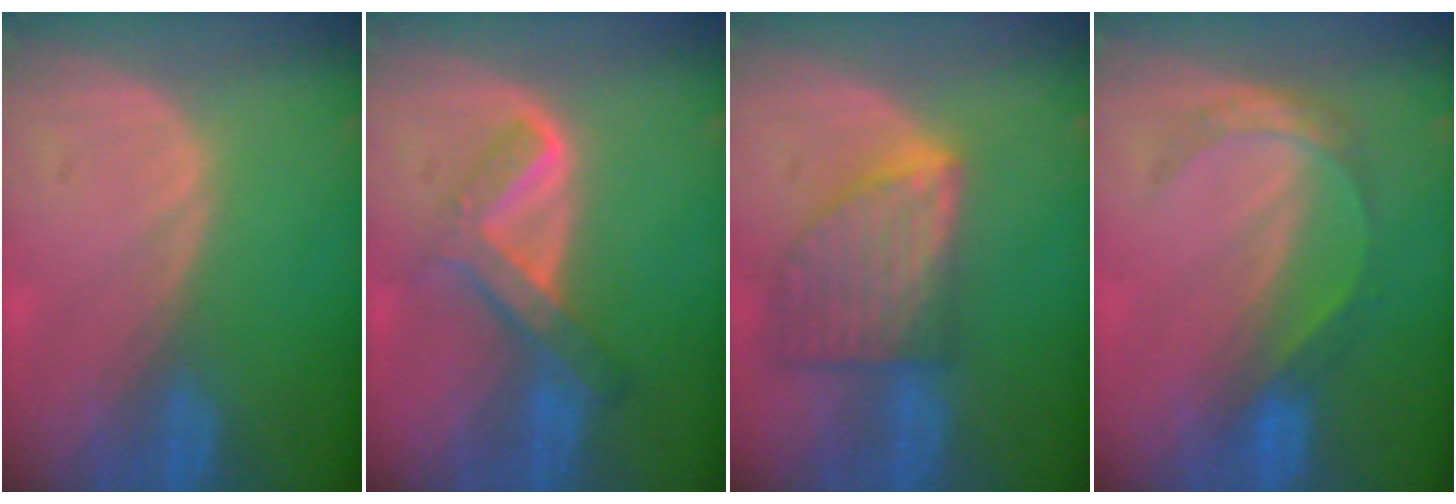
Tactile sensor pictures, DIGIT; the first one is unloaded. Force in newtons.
{"total": 6.7, "press": 5.7, "slide": 3.5}
{"total": 8.1, "press": 7.4, "slide": 3.4}
{"total": 4.4, "press": 4.1, "slide": 1.4}